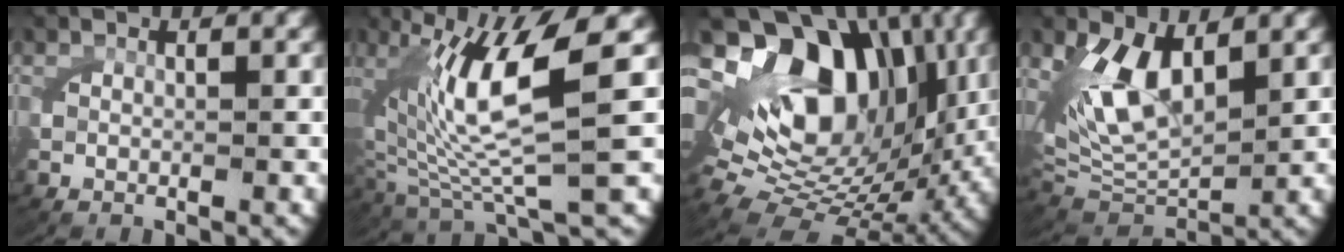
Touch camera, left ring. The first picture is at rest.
{"total": 11.8, "force": [1.1, 5.3, 10.5], "torque": [-0.190, -0.010, 0.028]}
{"total": 21.0, "force": [4.1, 14.9, 14.2], "torque": [-0.254, -0.003, 0.068]}
{"total": 8.2, "force": [1.9, 5.5, 5.7], "torque": [-0.133, -0.008, 0.041]}